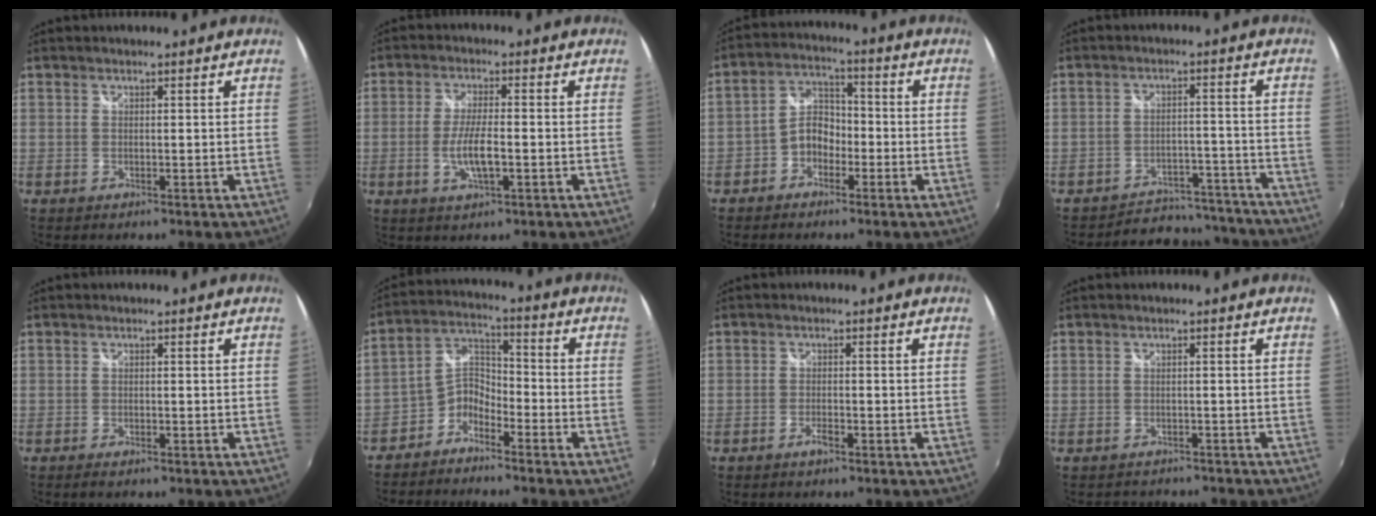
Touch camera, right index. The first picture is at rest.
{"total": 6.3, "force": [-1.6, 1.5, 5.9], "torque": [-0.119, -0.006, -0.030]}
{"total": 5.4, "force": [-2.3, 4.1, 2.8], "torque": [-0.050, 0.018, -0.041]}
{"total": 15.0, "force": [-13.8, 5.2, 2.3], "torque": [-0.051, 0.040, -0.170]}
{"total": 1.3, "force": [-1.0, 0.4, 0.7], "torque": [-0.013, -0.005, -0.019]}
{"total": 5.8, "force": [-4.1, 3.3, 2.3], "torque": [-0.056, 0.025, -0.091]}
{"total": 1.8, "force": [-1.3, 0.5, 1.2], "torque": [-0.029, -0.001, -0.025]}
{"total": 3.3, "force": [-2.8, 1.7, 0.3], "torque": [-0.006, 0.003, -0.041]}